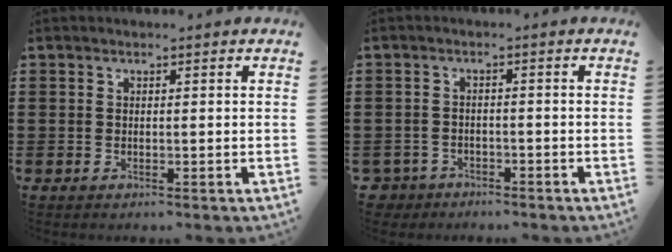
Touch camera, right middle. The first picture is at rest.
{"total": 2.8, "force": [-2.6, 0.8, -0.1], "torque": [-0.015, -0.007, -0.060]}